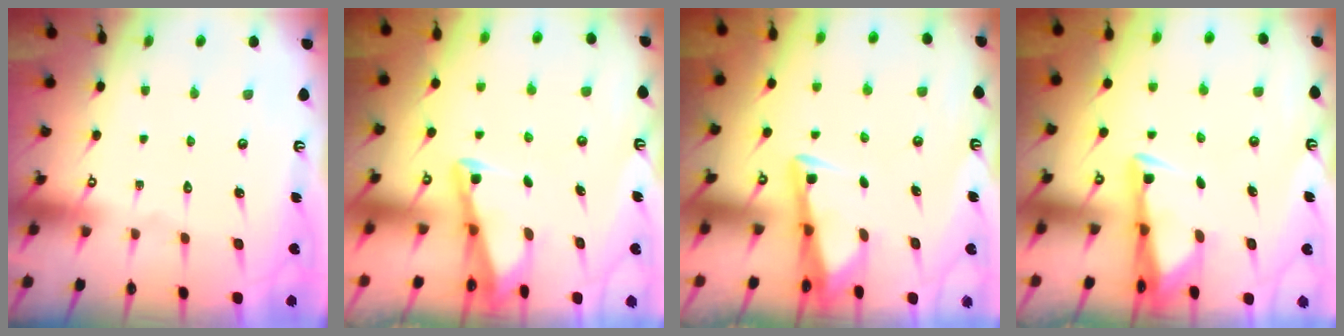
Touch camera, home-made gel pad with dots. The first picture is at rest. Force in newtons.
{"total": 2.7, "press": 2.7, "slide": 0.3}
{"total": 3.4, "press": 3.4, "slide": 0.4}
{"total": 3.0, "press": 2.9, "slide": 0.9}